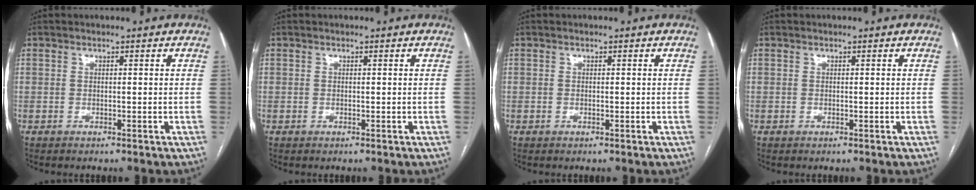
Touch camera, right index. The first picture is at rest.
{"total": 0.0}
{"total": 0.0}
{"total": 0.0}